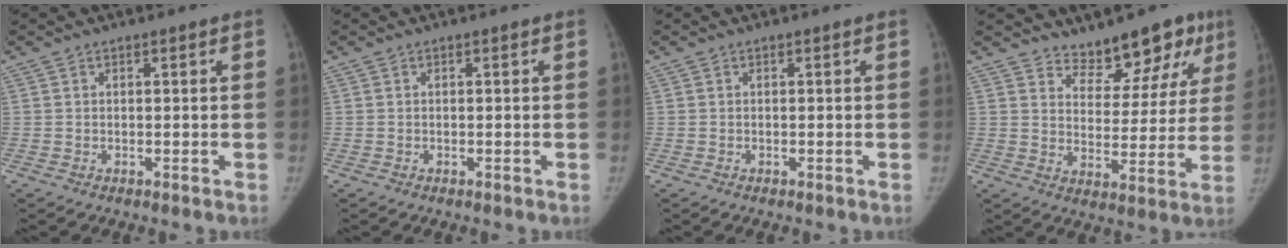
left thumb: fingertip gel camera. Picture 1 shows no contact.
{"total": 0.0}
{"total": 0.0}
{"total": 11.4, "force": [8.9, 5.2, 4.8], "torque": [-0.021, -0.055, 0.128]}